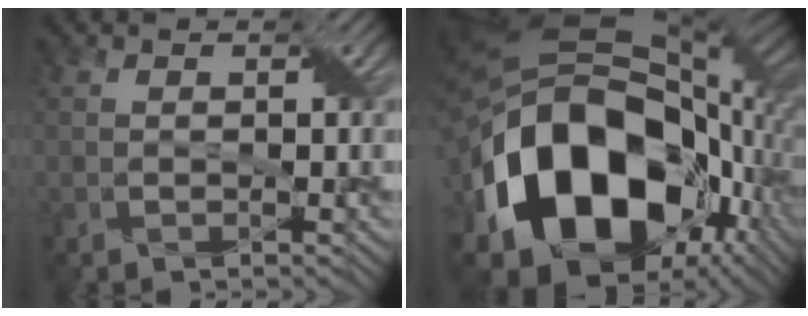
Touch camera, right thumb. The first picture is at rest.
{"total": 20.8, "force": [-4.7, 13.9, 14.8], "torque": [-0.315, -0.018, -0.075]}